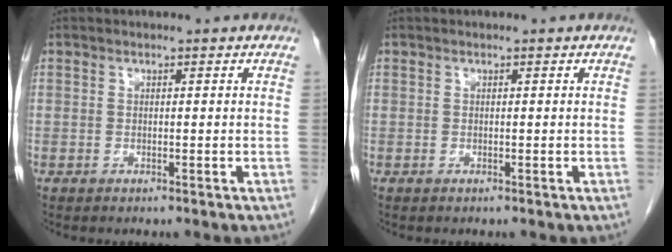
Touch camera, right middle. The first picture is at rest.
{"total": 0.0}